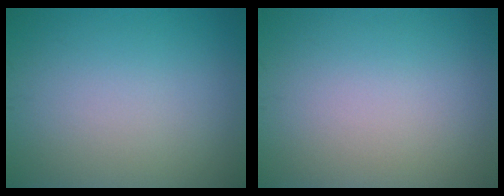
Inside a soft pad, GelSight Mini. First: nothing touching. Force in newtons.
{"total": 0.0}